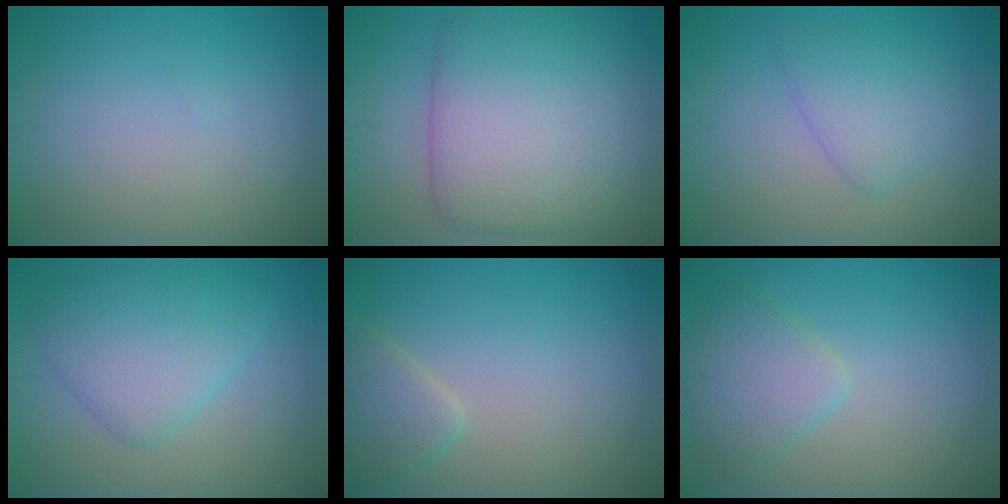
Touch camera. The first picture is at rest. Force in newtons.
{"total": 9.8, "press": 9.8, "slide": 0.3}
{"total": 3.1, "press": 3.0, "slide": 0.3}
{"total": 5.0, "press": 5.0, "slide": 0.0}
{"total": 2.4, "press": 2.4, "slide": 0.2}
{"total": 3.4, "press": 3.4, "slide": 0.2}